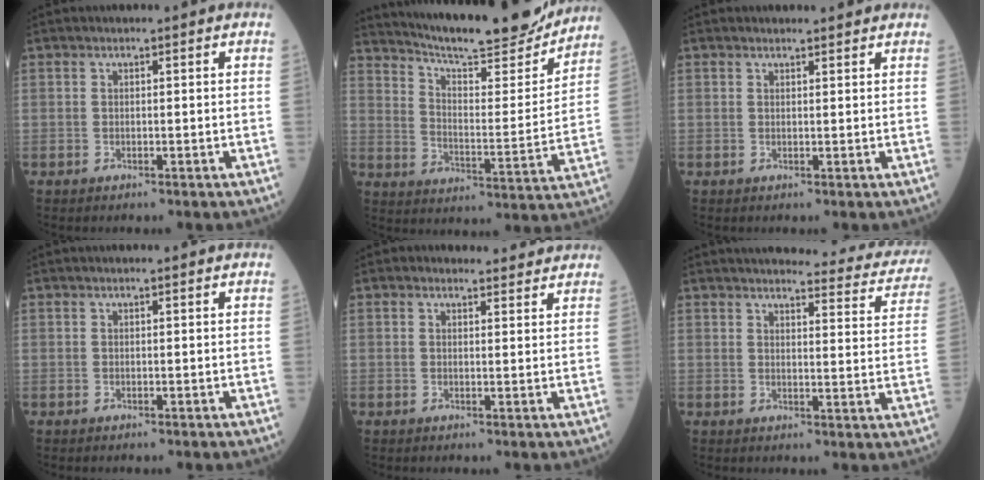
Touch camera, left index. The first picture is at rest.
{"total": 21.5, "force": [19.8, 1.8, 8.2], "torque": [-0.132, -0.036, 0.281]}
{"total": 2.0, "force": [1.9, 0.4, 0.3], "torque": [-0.013, 0.006, 0.024]}
{"total": 1.0, "force": [0.9, 0.0, 0.3], "torque": [-0.011, 0.007, 0.012]}
{"total": 3.2, "force": [3.0, 1.1, 0.1], "torque": [-0.006, 0.005, 0.030]}
{"total": 20.7, "force": [19.7, 3.3, 5.6], "torque": [-0.049, -0.054, 0.209]}